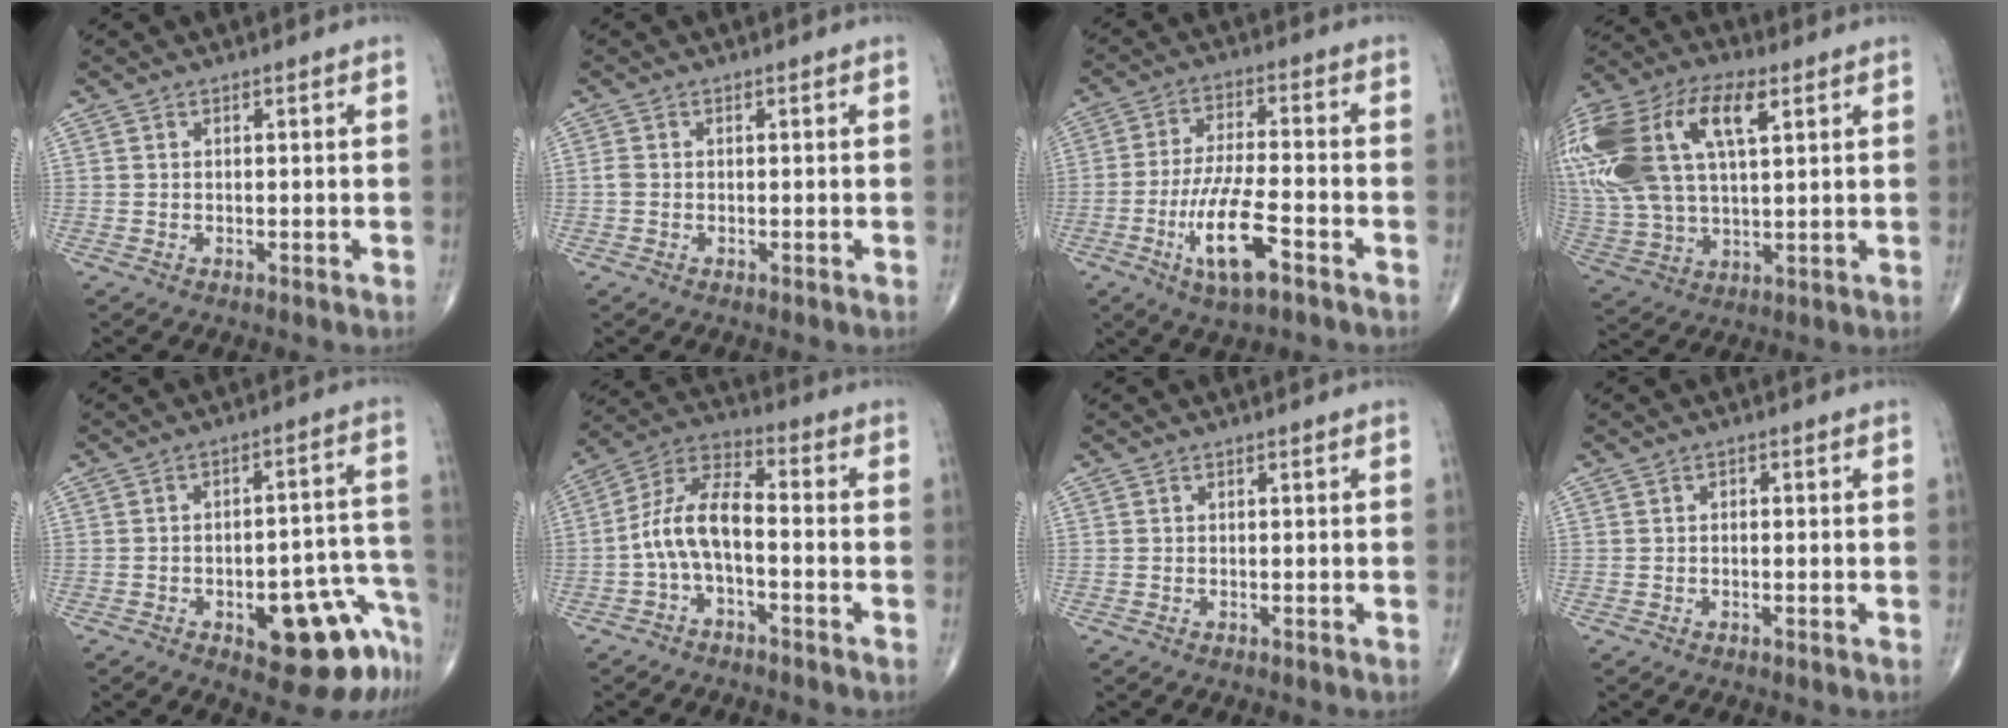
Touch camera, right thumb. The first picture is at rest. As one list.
[{"total": 1.0, "force": [-0.2, 0.8, 0.6], "torque": [-0.014, -0.001, -0.005]}, {"total": 11.6, "force": [-5.1, 3.3, 9.9], "torque": [-0.193, 0.020, -0.090]}, {"total": 28.5, "force": [9.4, 15.0, 22.3], "torque": [-0.524, 0.042, 0.176]}, {"total": 15.0, "force": [-7.8, 5.7, 11.4], "torque": [-0.076, 0.077, -0.087]}, {"total": 9.5, "force": [-2.3, 4.3, 8.1], "torque": [-0.157, 0.047, -0.056]}, {"total": 0.0}, {"total": 0.6, "force": [0.0, 0.4, 0.4], "torque": [-0.003, 0.001, -0.003]}]